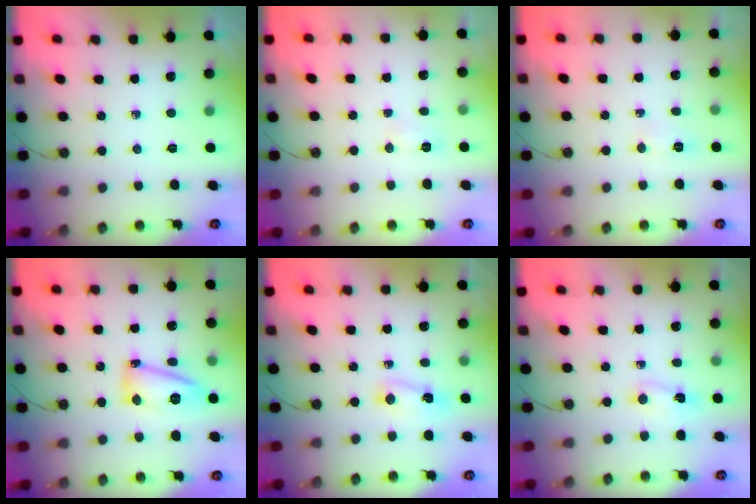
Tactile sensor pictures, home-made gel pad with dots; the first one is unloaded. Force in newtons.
{"total": 4.4, "press": 4.3, "slide": 0.8}
{"total": 5.1, "press": 5.0, "slide": 0.6}
{"total": 12.2, "press": 12.1, "slide": 1.1}
{"total": 2.8, "press": 2.7, "slide": 0.6}
{"total": 2.0, "press": 1.6, "slide": 1.2}